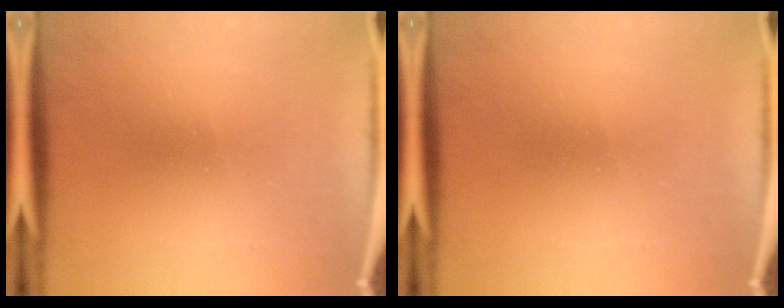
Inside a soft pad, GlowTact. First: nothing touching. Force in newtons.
{"total": 0.0}